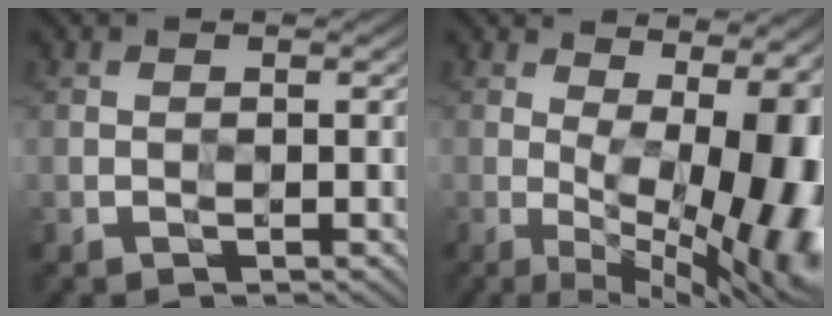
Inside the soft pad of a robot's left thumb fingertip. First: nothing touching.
{"total": 18.6, "force": [-0.3, 7.2, 17.2], "torque": [-0.206, -0.004, 0.009]}